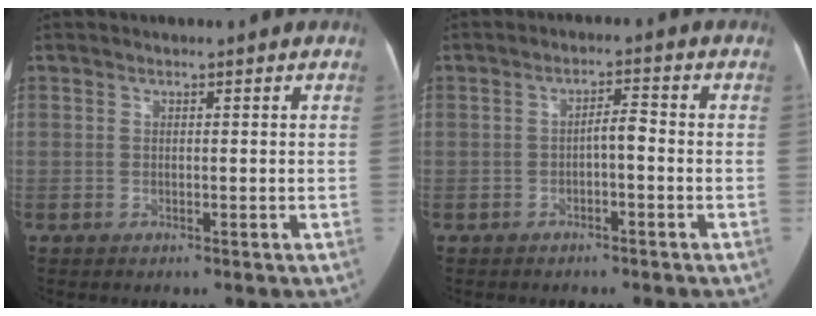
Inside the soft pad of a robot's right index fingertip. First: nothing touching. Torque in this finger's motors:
{"motor_torque": [0.17, 0.12, 0.10, 0.03]}